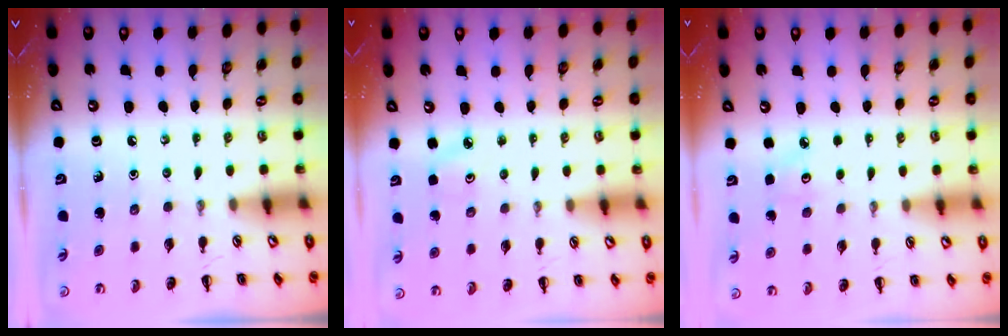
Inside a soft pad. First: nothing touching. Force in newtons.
{"total": 2.7, "press": 2.5, "slide": 0.8}
{"total": 2.4, "press": 2.3, "slide": 0.6}